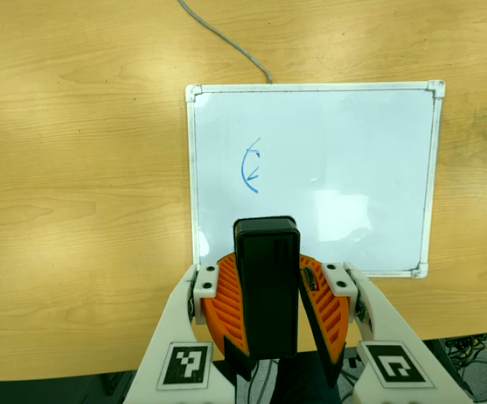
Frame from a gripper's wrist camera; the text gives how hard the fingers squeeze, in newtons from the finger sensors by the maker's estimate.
{"total": 8.2, "left": 9.0, "right": 7.4}